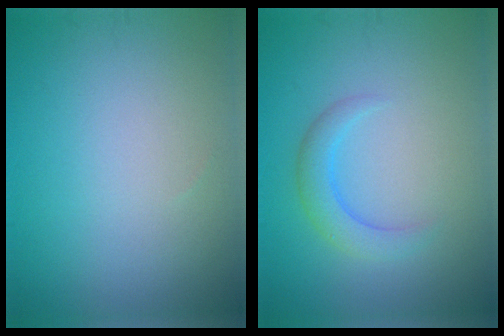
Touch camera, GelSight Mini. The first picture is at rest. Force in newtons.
{"total": 2.4, "press": 2.4, "slide": 0.1}